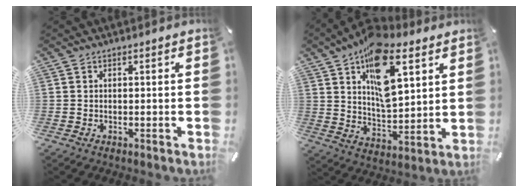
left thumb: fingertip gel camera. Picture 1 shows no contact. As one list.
[{"total": 17.1, "force": [8.8, 8.7, 11.7], "torque": [-0.188, -0.030, 0.153]}]